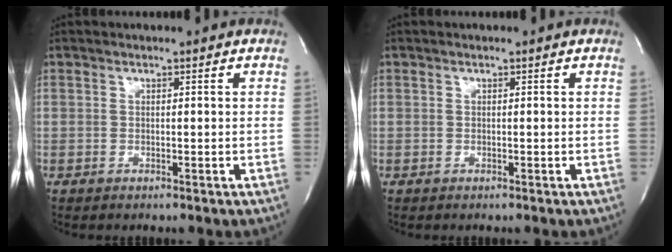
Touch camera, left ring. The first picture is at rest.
{"total": 0.0}